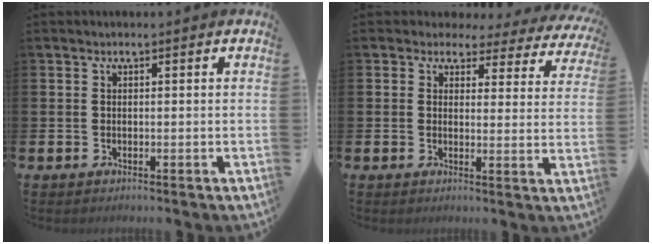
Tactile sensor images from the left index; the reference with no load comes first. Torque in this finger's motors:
{"motor_torque": [0.93, -1.21, 0.24, -0.02]}